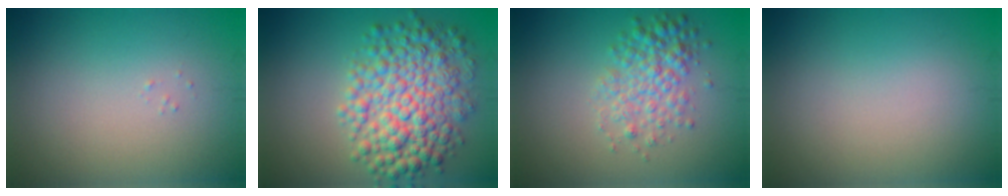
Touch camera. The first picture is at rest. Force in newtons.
{"total": 7.7, "press": 7.7, "slide": 0.1}
{"total": 3.6, "press": 3.6, "slide": 0.0}
{"total": 0.0}